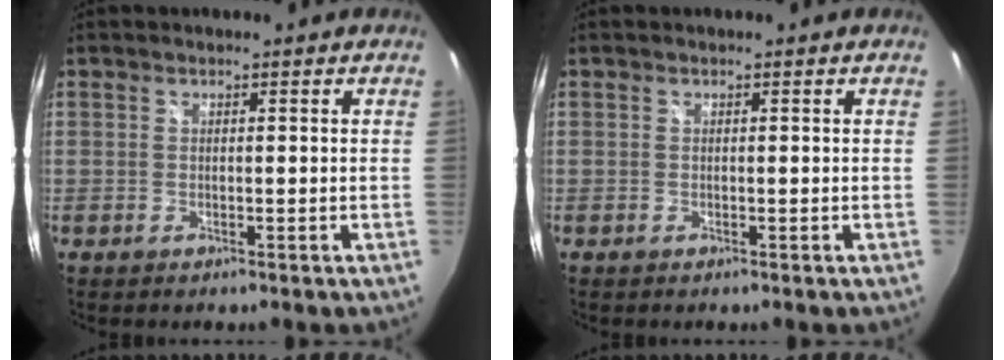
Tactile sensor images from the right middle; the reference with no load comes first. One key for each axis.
{"total": 0.0}